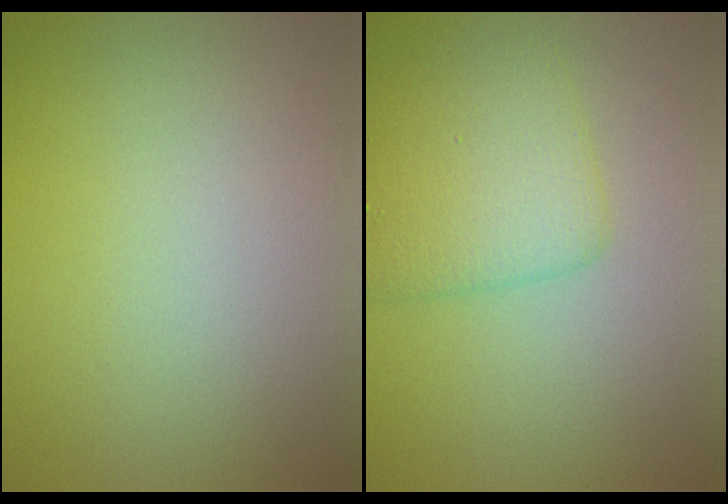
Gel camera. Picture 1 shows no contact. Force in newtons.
{"total": 4.3, "press": 4.3, "slide": 0.0}